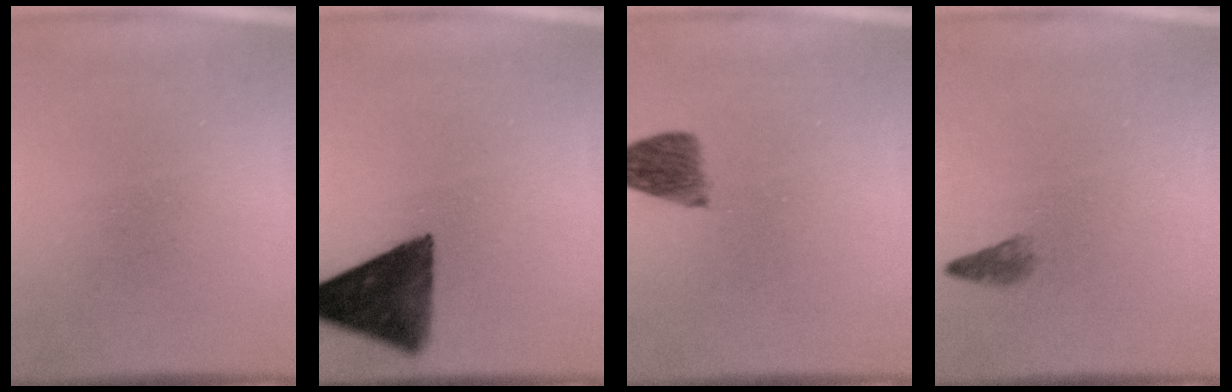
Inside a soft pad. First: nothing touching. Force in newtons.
{"total": 11.6}
{"total": 4.5}
{"total": 1.2}